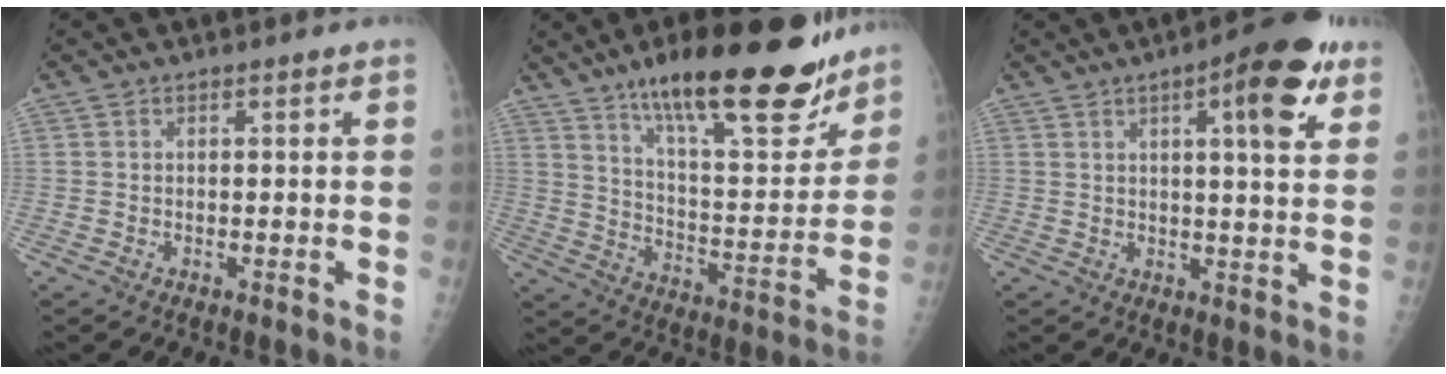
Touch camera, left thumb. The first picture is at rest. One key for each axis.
{"total": 25.8, "fx": 17.9, "fy": 7.3, "fz": 17.1, "tx": -0.215, "ty": -0.080, "tz": 0.279}
{"total": 12.1, "fx": 5.8, "fy": 3.0, "fz": 10.2, "tx": -0.123, "ty": -0.016, "tz": 0.070}